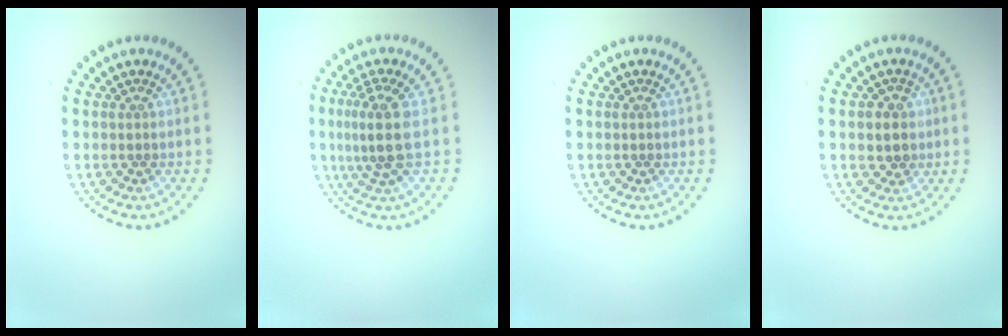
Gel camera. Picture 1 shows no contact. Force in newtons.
{"total": 3.4, "press": 2.9, "slide": 1.8}
{"total": 0.0}
{"total": 2.5, "press": 2.4, "slide": 0.8}